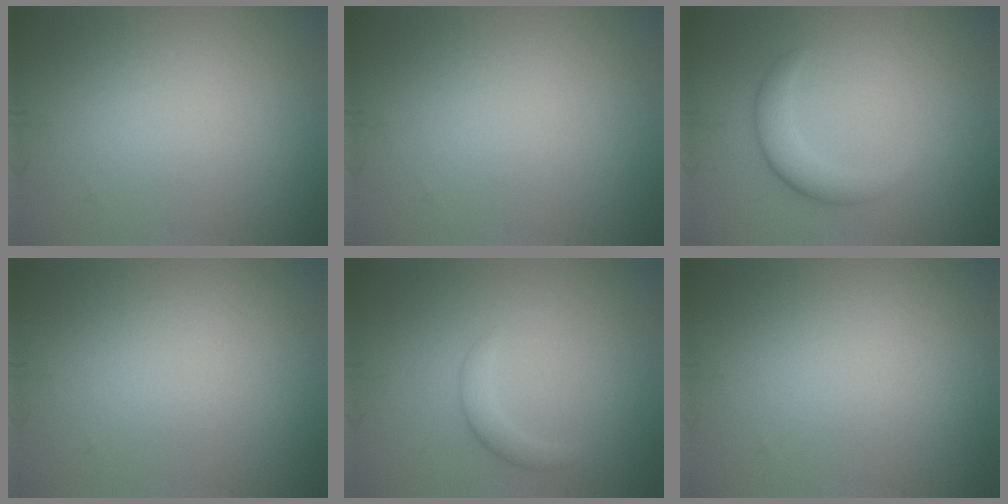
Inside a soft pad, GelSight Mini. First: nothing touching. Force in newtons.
{"total": 0.0}
{"total": 3.0, "press": 3.0, "slide": 0.1}
{"total": 0.0}
{"total": 1.5, "press": 1.5, "slide": 0.1}
{"total": 0.0}